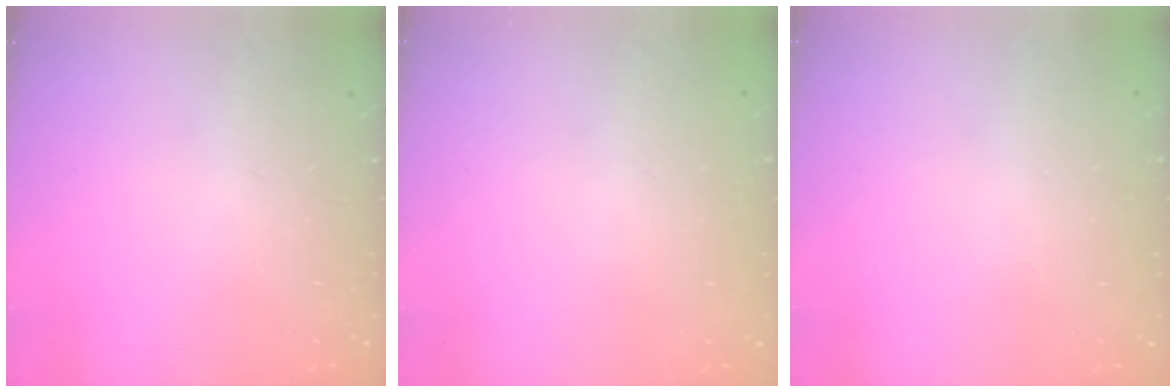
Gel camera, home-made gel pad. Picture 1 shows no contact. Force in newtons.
{"total": 0.0}
{"total": 0.0}